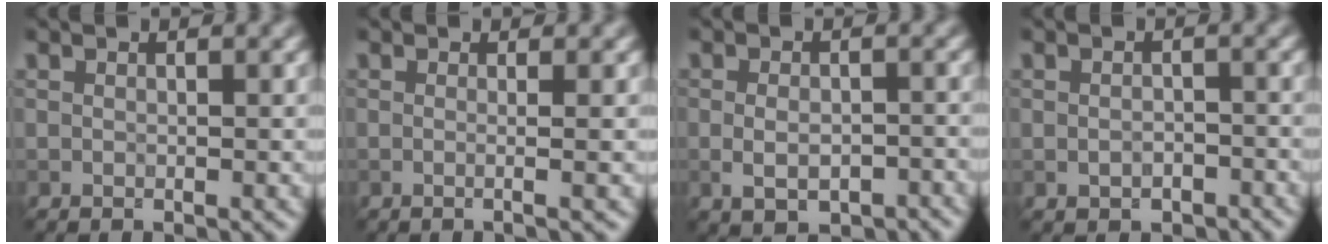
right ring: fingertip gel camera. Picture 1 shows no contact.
{"total": 2.9, "force": [0.5, 1.5, 2.4], "torque": [-0.005, 0.003, -0.025]}
{"total": 4.2, "force": [-1.5, 2.3, 3.1], "torque": [-0.049, -0.001, -0.020]}
{"total": 1.8, "force": [-0.9, 1.2, 1.0], "torque": [-0.018, -0.001, -0.015]}